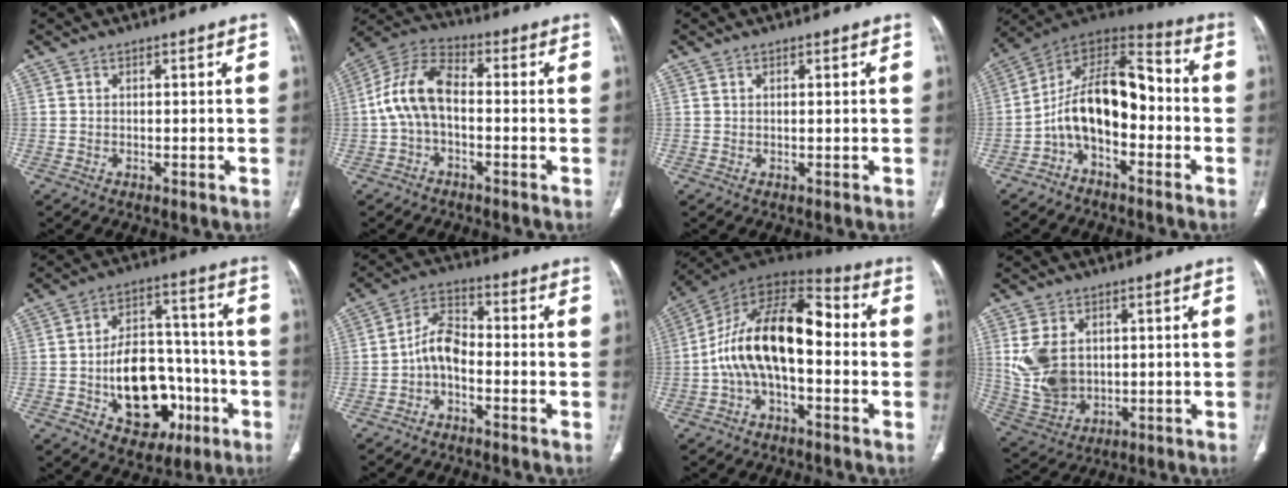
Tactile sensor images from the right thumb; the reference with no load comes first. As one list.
[{"total": 10.3, "force": [-1.1, 5.8, 8.5], "torque": [-0.167, 0.037, -0.031]}, {"total": 0.5, "force": [0.1, 0.1, 0.5], "torque": [-0.014, 0.000, 0.003]}, {"total": 15.2, "force": [-3.3, 8.5, 12.2], "torque": [-0.182, 0.081, -0.067]}, {"total": 18.9, "force": [-5.5, 12.5, 13.0], "torque": [-0.151, 0.051, -0.070]}, {"total": 6.4, "force": [-2.2, 3.5, 4.9], "torque": [-0.086, 0.037, -0.053]}, {"total": 17.9, "force": [-1.6, 9.1, 15.4], "torque": [-0.251, 0.054, -0.038]}, {"total": 10.7, "force": [1.6, 7.7, 7.2], "torque": [-0.138, -0.006, 0.051]}]